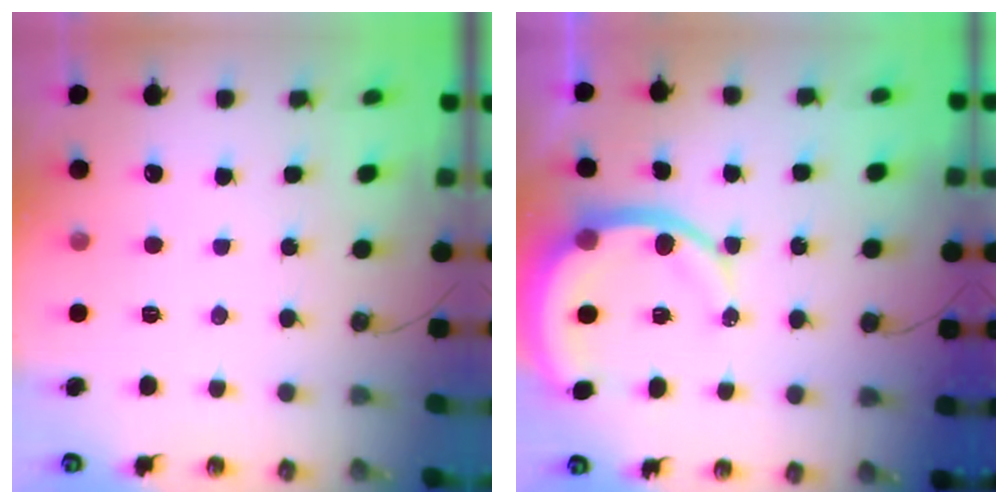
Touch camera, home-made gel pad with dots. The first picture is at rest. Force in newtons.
{"total": 9.6, "press": 9.5, "slide": 1.4}